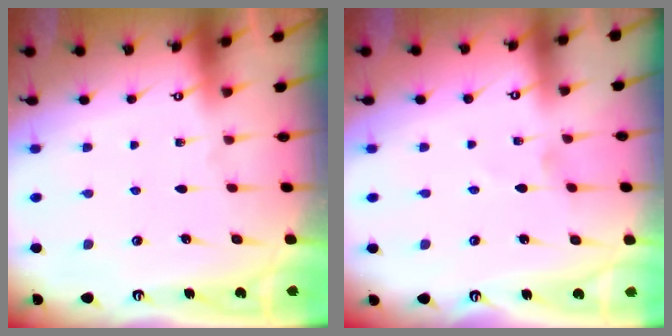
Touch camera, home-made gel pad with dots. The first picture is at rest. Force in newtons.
{"total": 0.0}